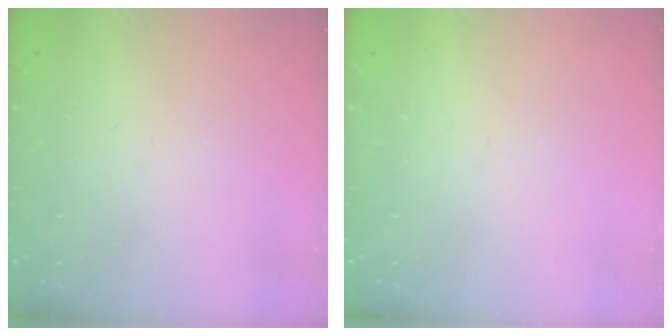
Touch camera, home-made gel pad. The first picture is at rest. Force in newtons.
{"total": 0.0}